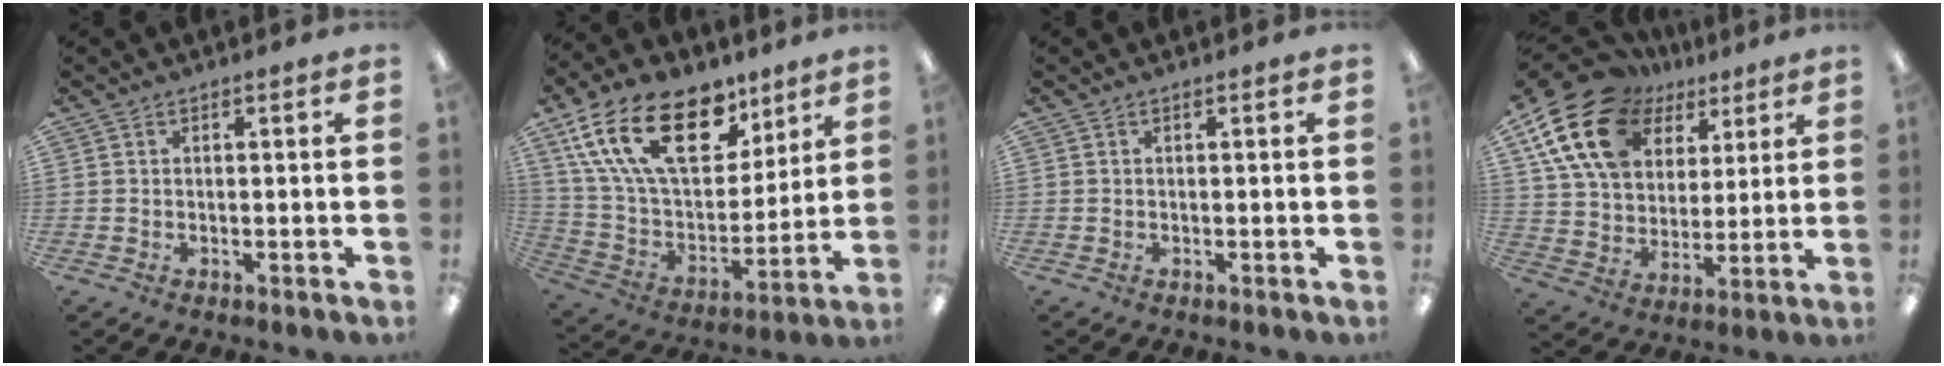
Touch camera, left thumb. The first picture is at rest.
{"total": 23.7, "force": [12.5, 13.0, 15.5], "torque": [-0.293, -0.048, 0.223]}
{"total": 0.0}
{"total": 21.5, "force": [10.6, 14.5, 11.9], "torque": [-0.240, -0.039, 0.195]}